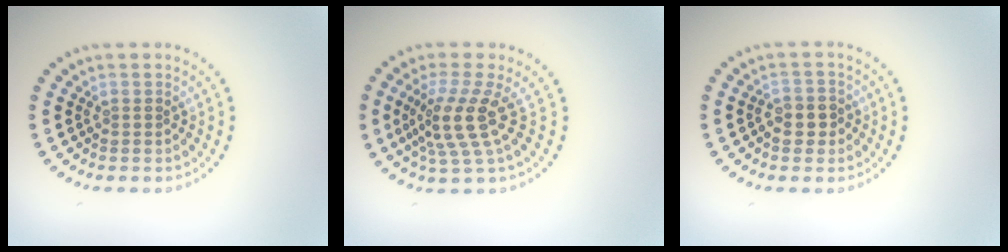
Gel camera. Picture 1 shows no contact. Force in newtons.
{"total": 4.3, "press": 3.1, "slide": 2.9}
{"total": 1.9, "press": 1.8, "slide": 0.5}